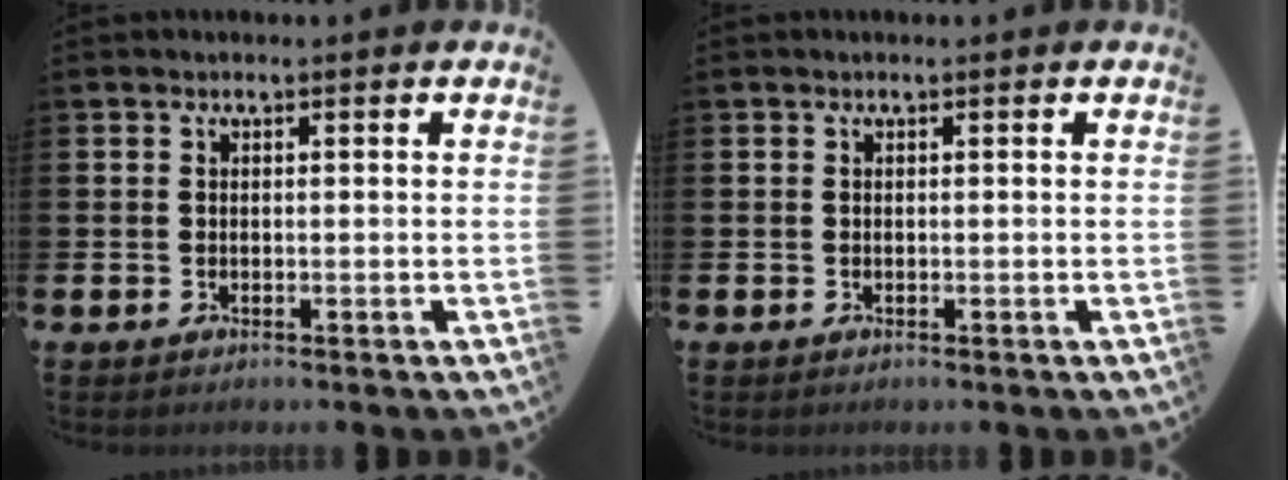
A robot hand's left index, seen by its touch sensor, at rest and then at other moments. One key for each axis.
{"total": 0.0}